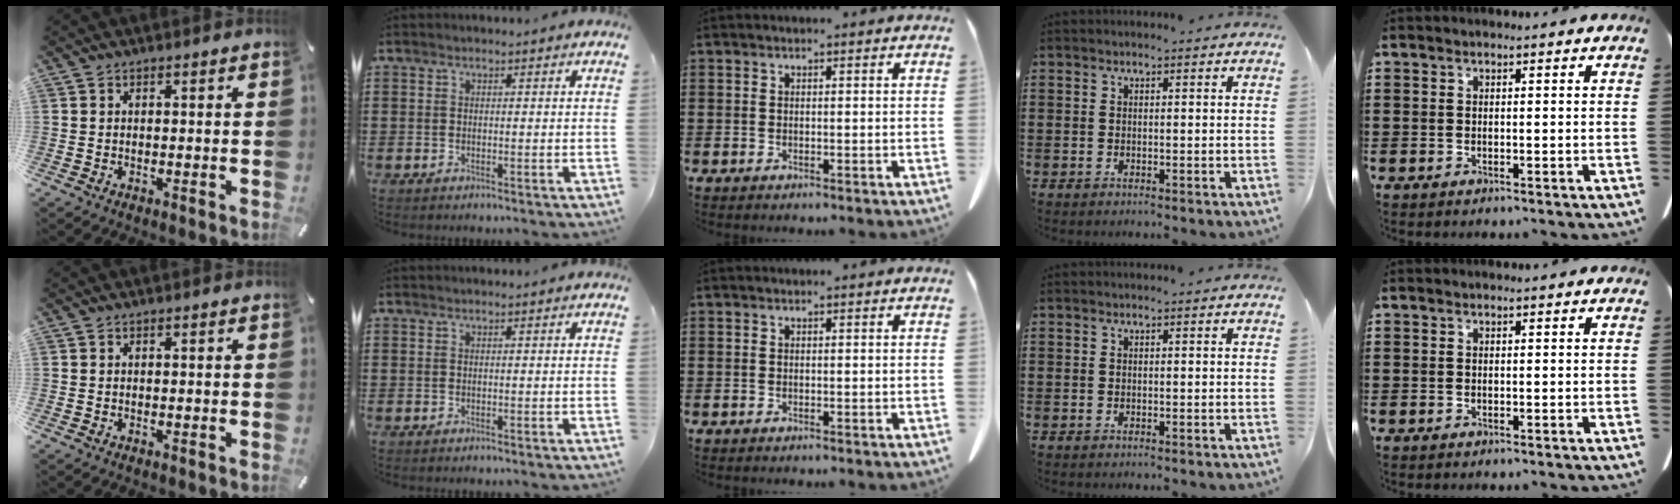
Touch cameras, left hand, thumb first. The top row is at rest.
{}